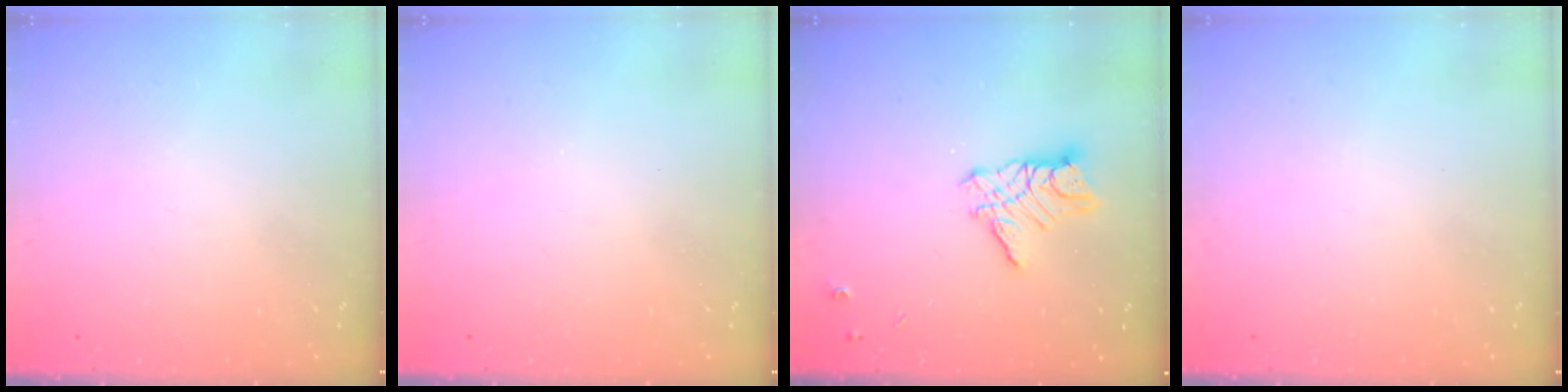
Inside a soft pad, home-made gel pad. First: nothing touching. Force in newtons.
{"total": 0.0}
{"total": 10.1, "press": 10.1, "slide": 0.8}
{"total": 0.0}